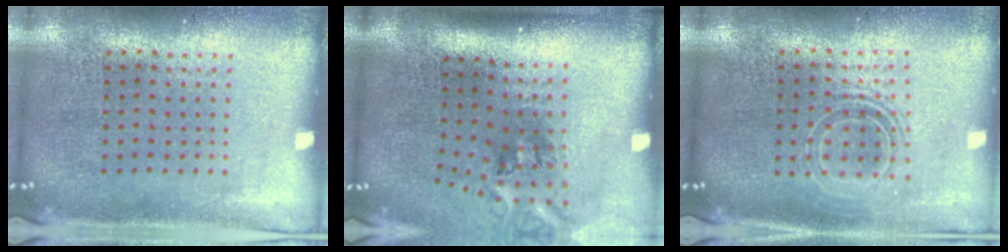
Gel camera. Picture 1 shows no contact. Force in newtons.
{"total": 2.1, "press": 1.3, "slide": 1.6}
{"total": 1.8, "press": 1.3, "slide": 1.1}